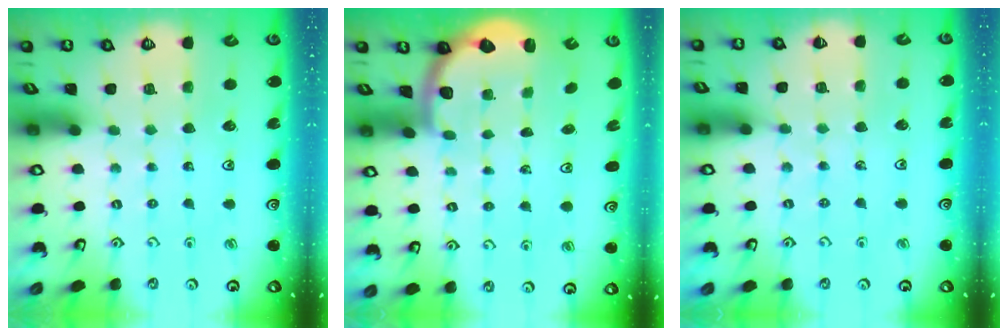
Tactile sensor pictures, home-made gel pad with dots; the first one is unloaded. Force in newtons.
{"total": 2.1, "press": 1.9, "slide": 0.8}
{"total": 4.3, "press": 4.3, "slide": 0.7}